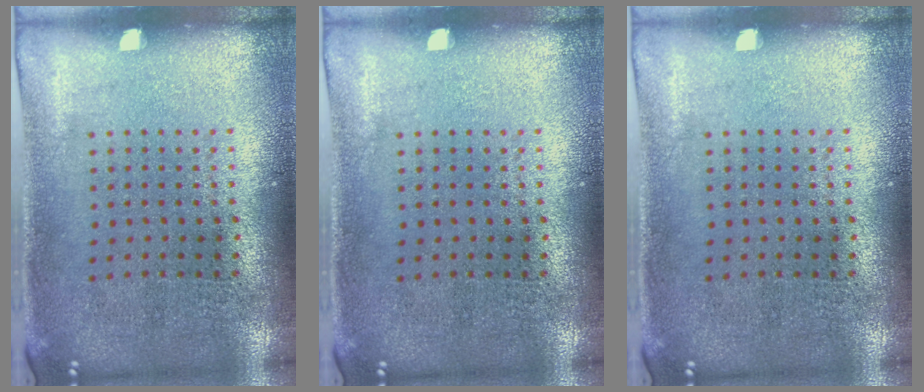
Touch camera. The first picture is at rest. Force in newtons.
{"total": 0.0}
{"total": 0.0}